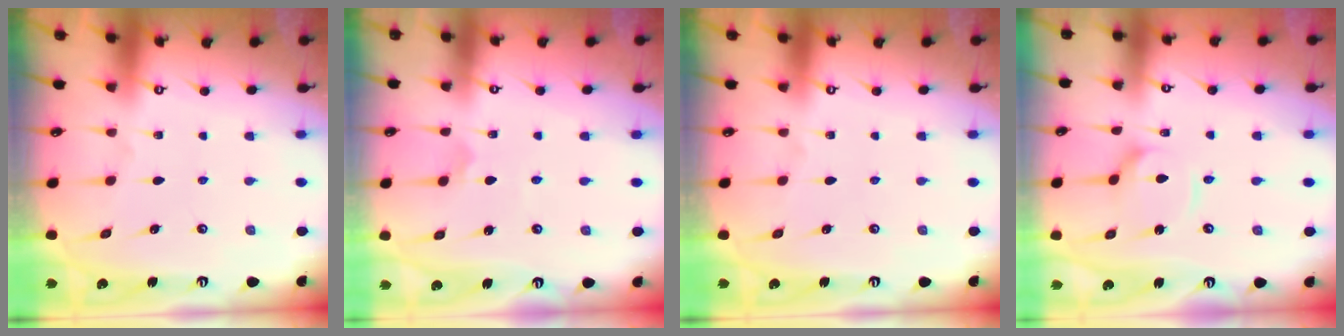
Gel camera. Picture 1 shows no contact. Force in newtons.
{"total": 2.3, "press": 2.3, "slide": 0.2}
{"total": 0.0}
{"total": 5.3, "press": 5.3, "slide": 0.5}